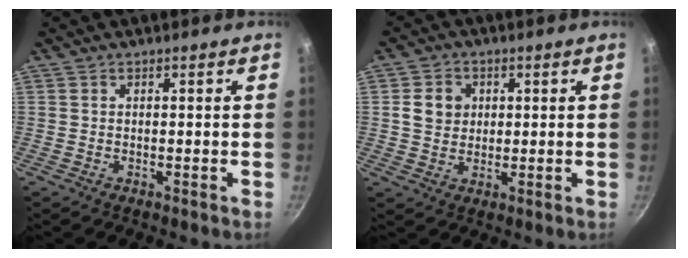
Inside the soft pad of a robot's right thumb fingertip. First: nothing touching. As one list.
[{"total": 5.7, "force": [1.1, 4.9, 2.6], "torque": [-0.023, 0.004, 0.015]}]